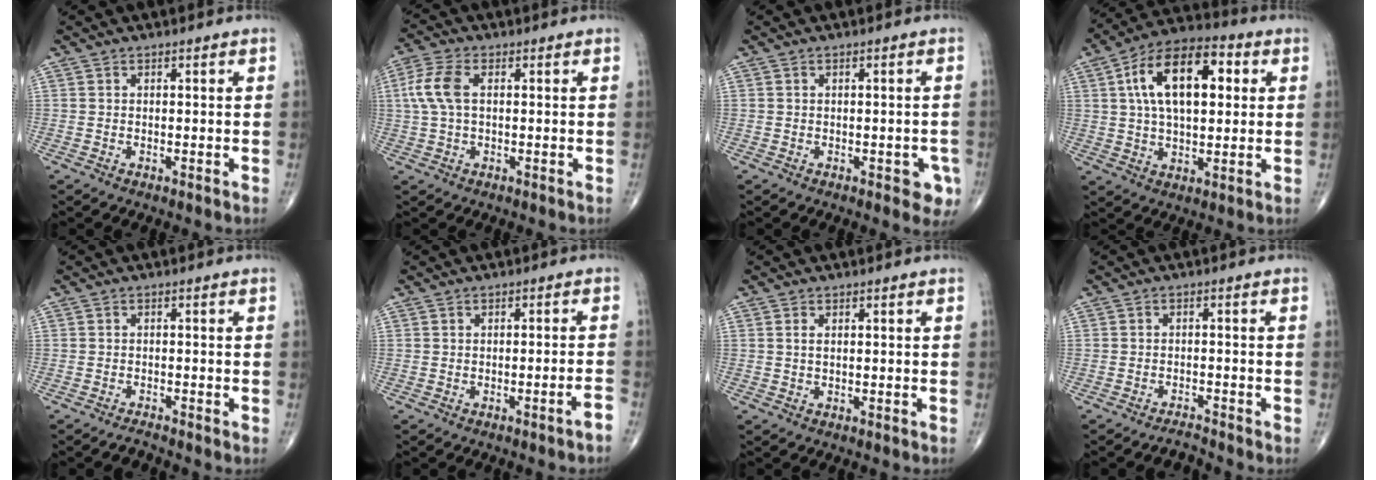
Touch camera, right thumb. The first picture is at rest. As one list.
[{"total": 7.8, "force": [1.1, 4.3, 6.4], "torque": [-0.164, 0.022, 0.019]}, {"total": 3.6, "force": [-1.4, 2.1, 2.5], "torque": [-0.003, 0.003, -0.015]}, {"total": 17.2, "force": [4.1, 9.0, 14.1], "torque": [-0.221, 0.018, 0.062]}, {"total": 1.0, "force": [-1.0, 0.1, -0.1], "torque": [-0.002, 0.000, -0.021]}, {"total": 2.1, "force": [-1.6, -0.1, 1.4], "torque": [-0.026, 0.015, -0.021]}, {"total": 0.9, "force": [0.3, 0.4, 0.8], "torque": [-0.019, 0.004, 0.007]}, {"total": 1.7, "force": [-1.6, 0.1, -0.5], "torque": [0.005, 0.007, -0.029]}]